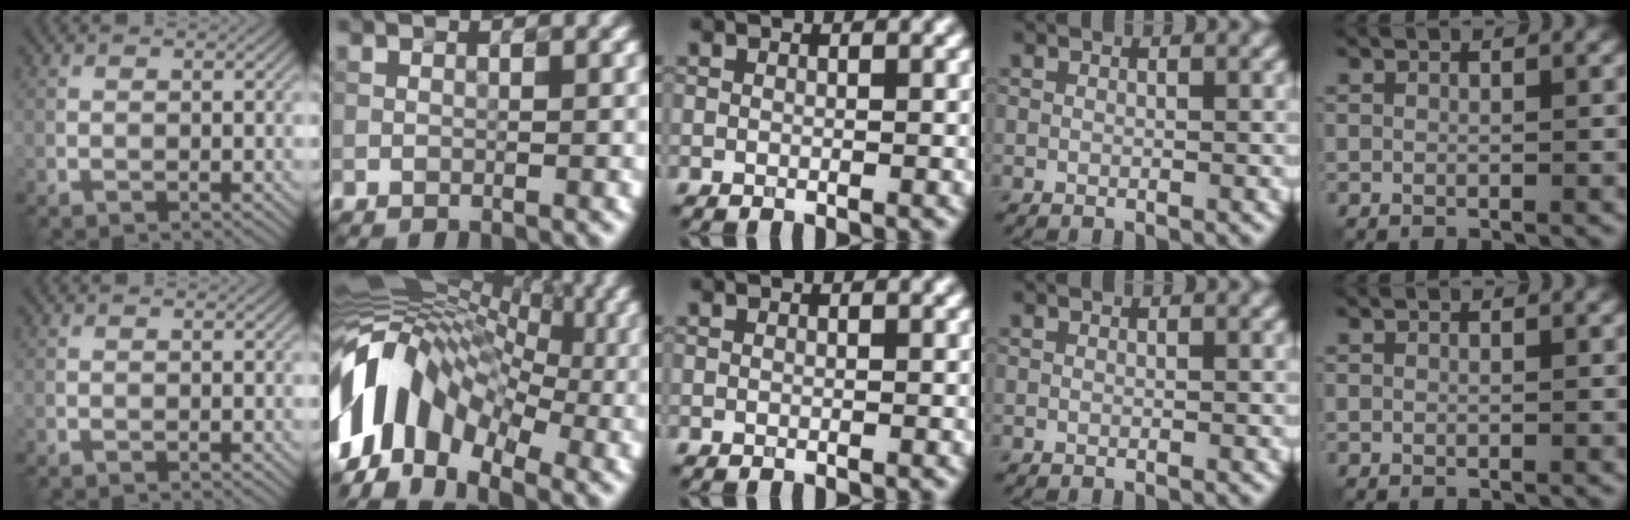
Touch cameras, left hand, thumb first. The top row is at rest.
{"index": {"total": 13.9, "force": [-2.0, 9.4, 10.1], "torque": [-0.196, 0.028, -0.043]}}